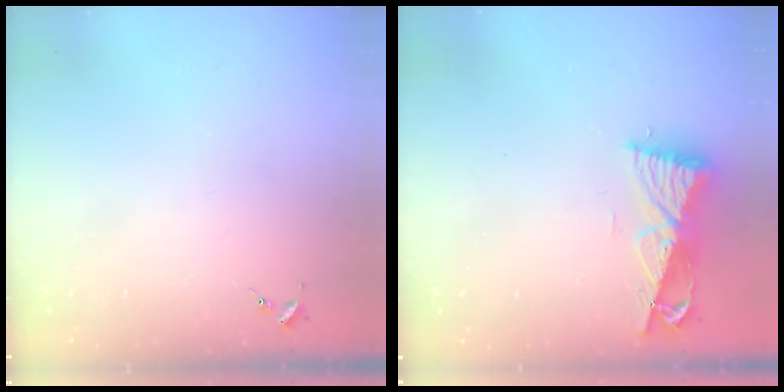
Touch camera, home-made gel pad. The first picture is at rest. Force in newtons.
{"total": 8.5, "press": 8.4, "slide": 1.0}